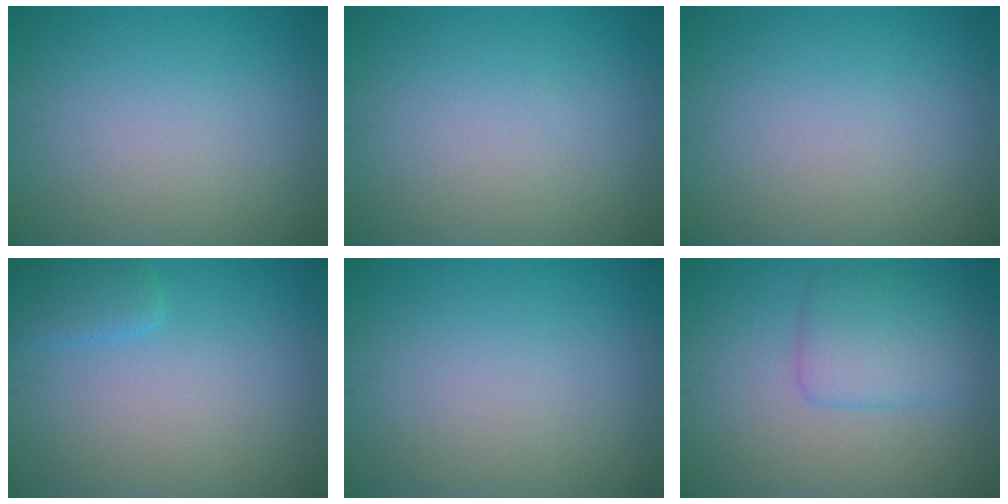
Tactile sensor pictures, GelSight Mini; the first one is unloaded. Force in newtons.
{"total": 0.0}
{"total": 0.0}
{"total": 1.9, "press": 1.8, "slide": 0.3}
{"total": 0.0}
{"total": 3.5, "press": 3.5, "slide": 0.1}